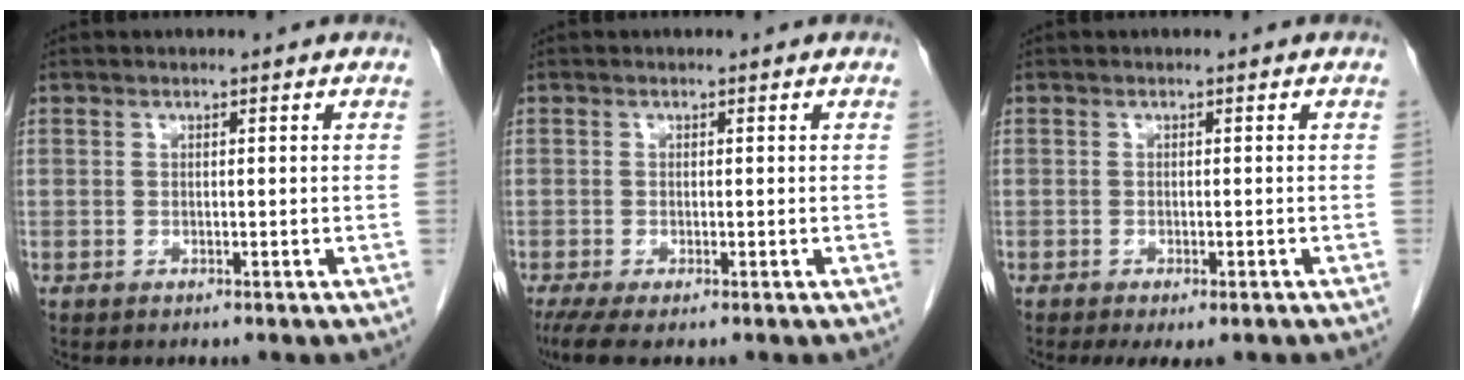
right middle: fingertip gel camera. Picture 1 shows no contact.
{"total": 3.3, "force": [-2.2, 0.6, 2.5], "torque": [-0.047, -0.012, -0.039]}
{"total": 4.2, "force": [-3.1, 1.3, 2.5], "torque": [-0.033, -0.011, -0.041]}